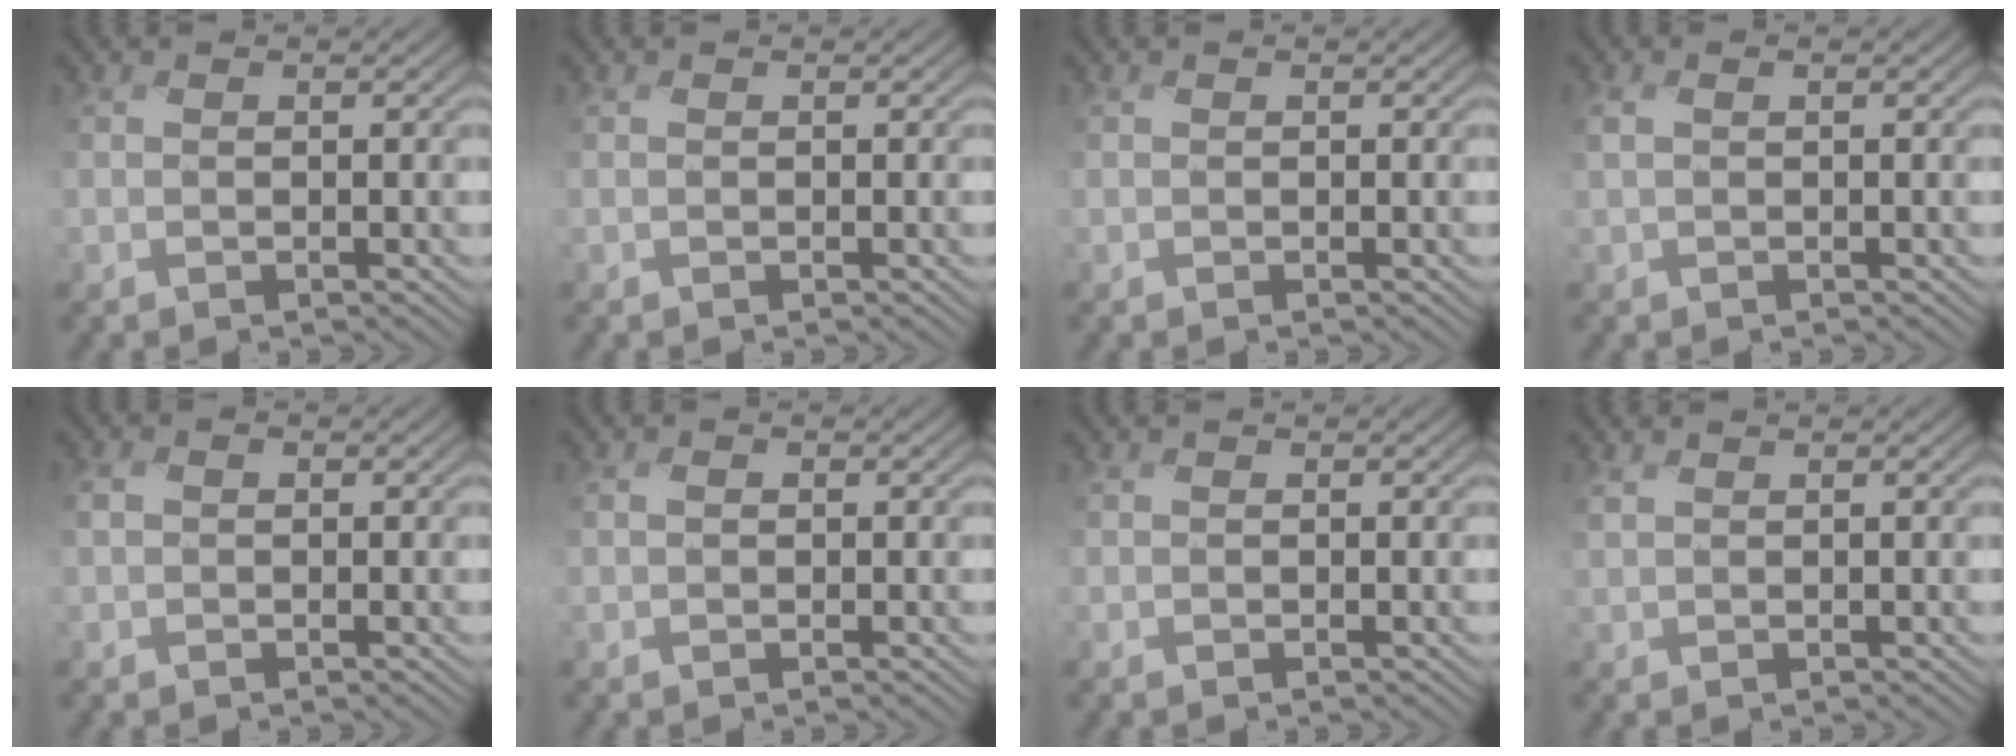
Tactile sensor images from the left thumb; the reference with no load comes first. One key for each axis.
{"total": 0.0}
{"total": 0.0}
{"total": 1.5, "fx": 0.5, "fy": 0.4, "fz": 1.3, "tx": -0.031, "ty": 0.007, "tz": 0.009}
{"total": 1.3, "fx": 0.1, "fy": 1.0, "fz": 0.8, "tx": -0.018, "ty": 0.004, "tz": -0.003}
{"total": 0.5, "fx": 0.1, "fy": 0.4, "fz": 0.4, "tx": -0.009, "ty": 0.001, "tz": 0.001}
{"total": 0.0}
{"total": 1.1, "fx": 0.9, "fy": 0.2, "fz": 0.7, "tx": -0.024, "ty": 0.003, "tz": 0.021}